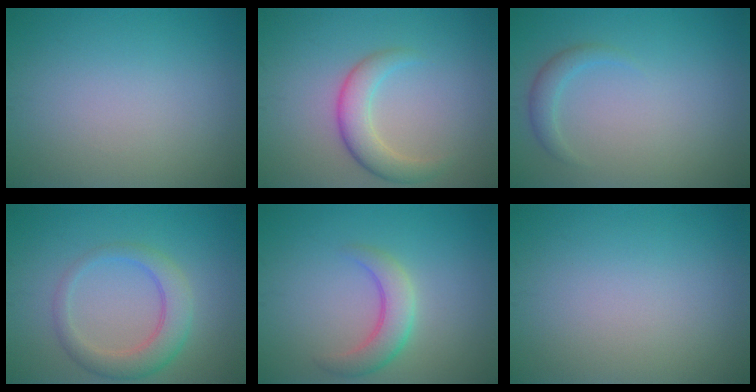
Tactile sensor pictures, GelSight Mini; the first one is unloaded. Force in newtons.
{"total": 3.5, "press": 3.5, "slide": 0.0}
{"total": 1.5, "press": 1.5, "slide": 0.1}
{"total": 4.0, "press": 4.0, "slide": 0.1}
{"total": 3.4, "press": 3.4, "slide": 0.2}
{"total": 0.0}